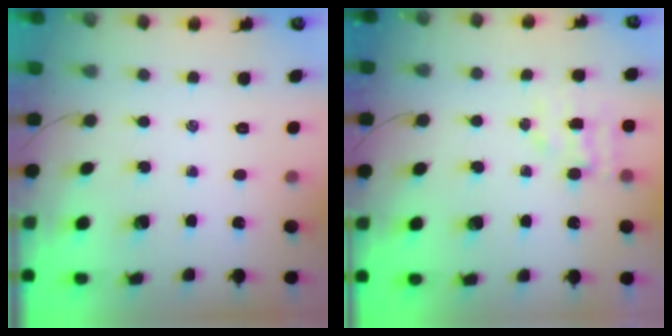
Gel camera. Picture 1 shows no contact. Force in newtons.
{"total": 4.1, "press": 4.0, "slide": 1.0}